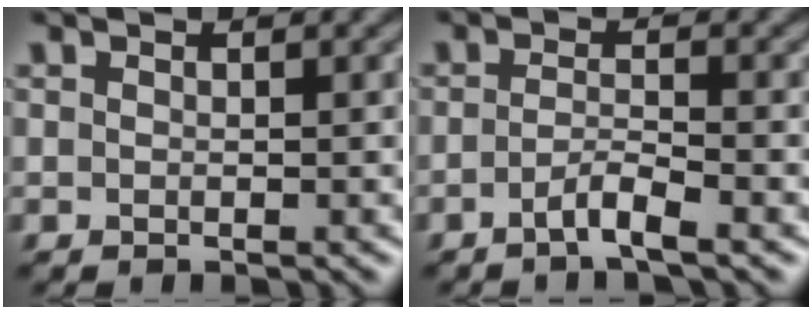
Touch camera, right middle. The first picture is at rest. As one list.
[{"total": 2.3, "force": [-1.3, 0.3, 1.8], "torque": [-0.031, 0.004, -0.032]}]